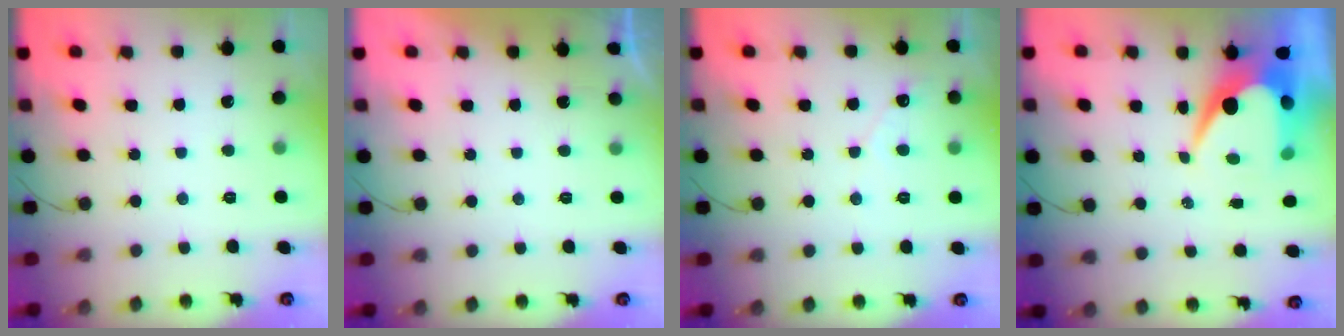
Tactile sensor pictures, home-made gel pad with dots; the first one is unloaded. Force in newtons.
{"total": 1.0, "press": 0.9, "slide": 0.3}
{"total": 2.5, "press": 2.5, "slide": 0.1}
{"total": 9.9, "press": 9.9, "slide": 0.8}